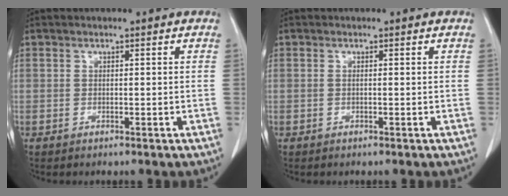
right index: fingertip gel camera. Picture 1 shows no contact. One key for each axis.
{"total": 0.0}